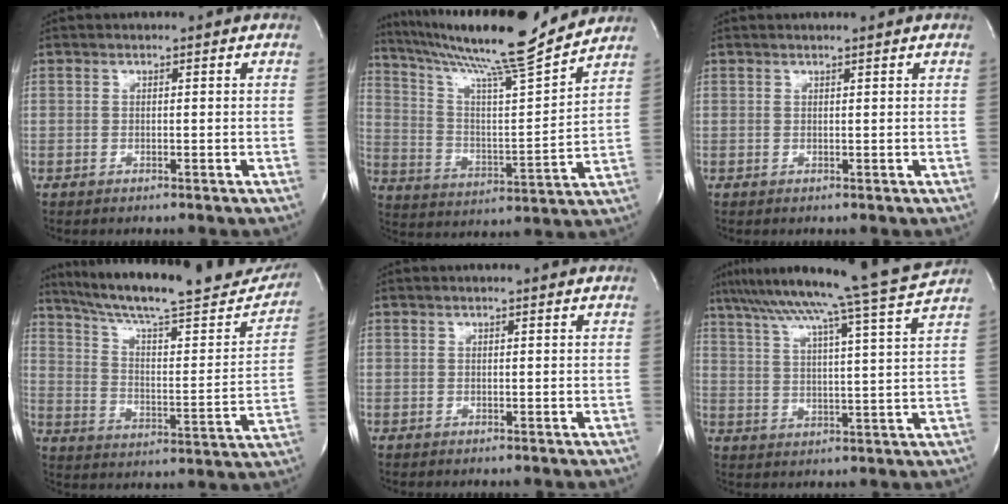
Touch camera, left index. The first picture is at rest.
{"total": 20.2, "force": [17.6, -0.3, 9.9], "torque": [-0.177, -0.011, 0.284]}
{"total": 1.4, "force": [1.2, -0.2, 0.6], "torque": [-0.011, 0.007, 0.023]}
{"total": 26.2, "force": [22.8, 3.8, 12.4], "torque": [-0.198, -0.024, 0.317]}
{"total": 1.6, "force": [1.5, -0.2, 0.6], "torque": [-0.013, 0.007, 0.019]}
{"total": 18.6, "force": [15.9, -2.8, 9.3], "torque": [-0.163, -0.026, 0.223]}